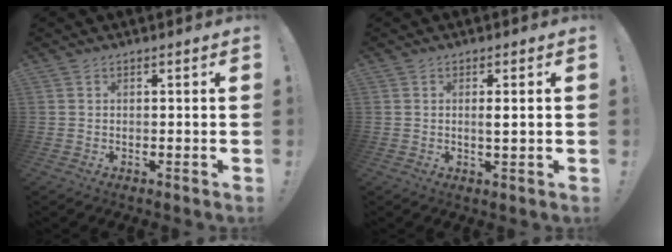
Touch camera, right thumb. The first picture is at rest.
{"total": 2.4, "force": [0.4, 0.2, 2.3], "torque": [-0.028, -0.010, 0.002]}